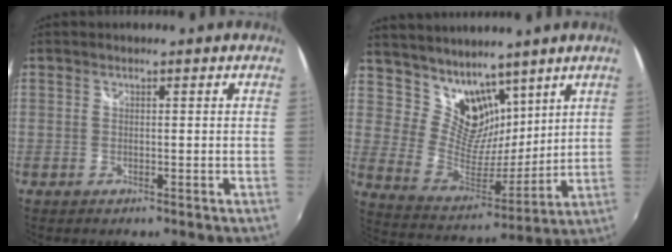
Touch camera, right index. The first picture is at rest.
{"total": 12.5, "force": [9.1, 7.4, 4.1], "torque": [-0.074, -0.002, 0.183]}